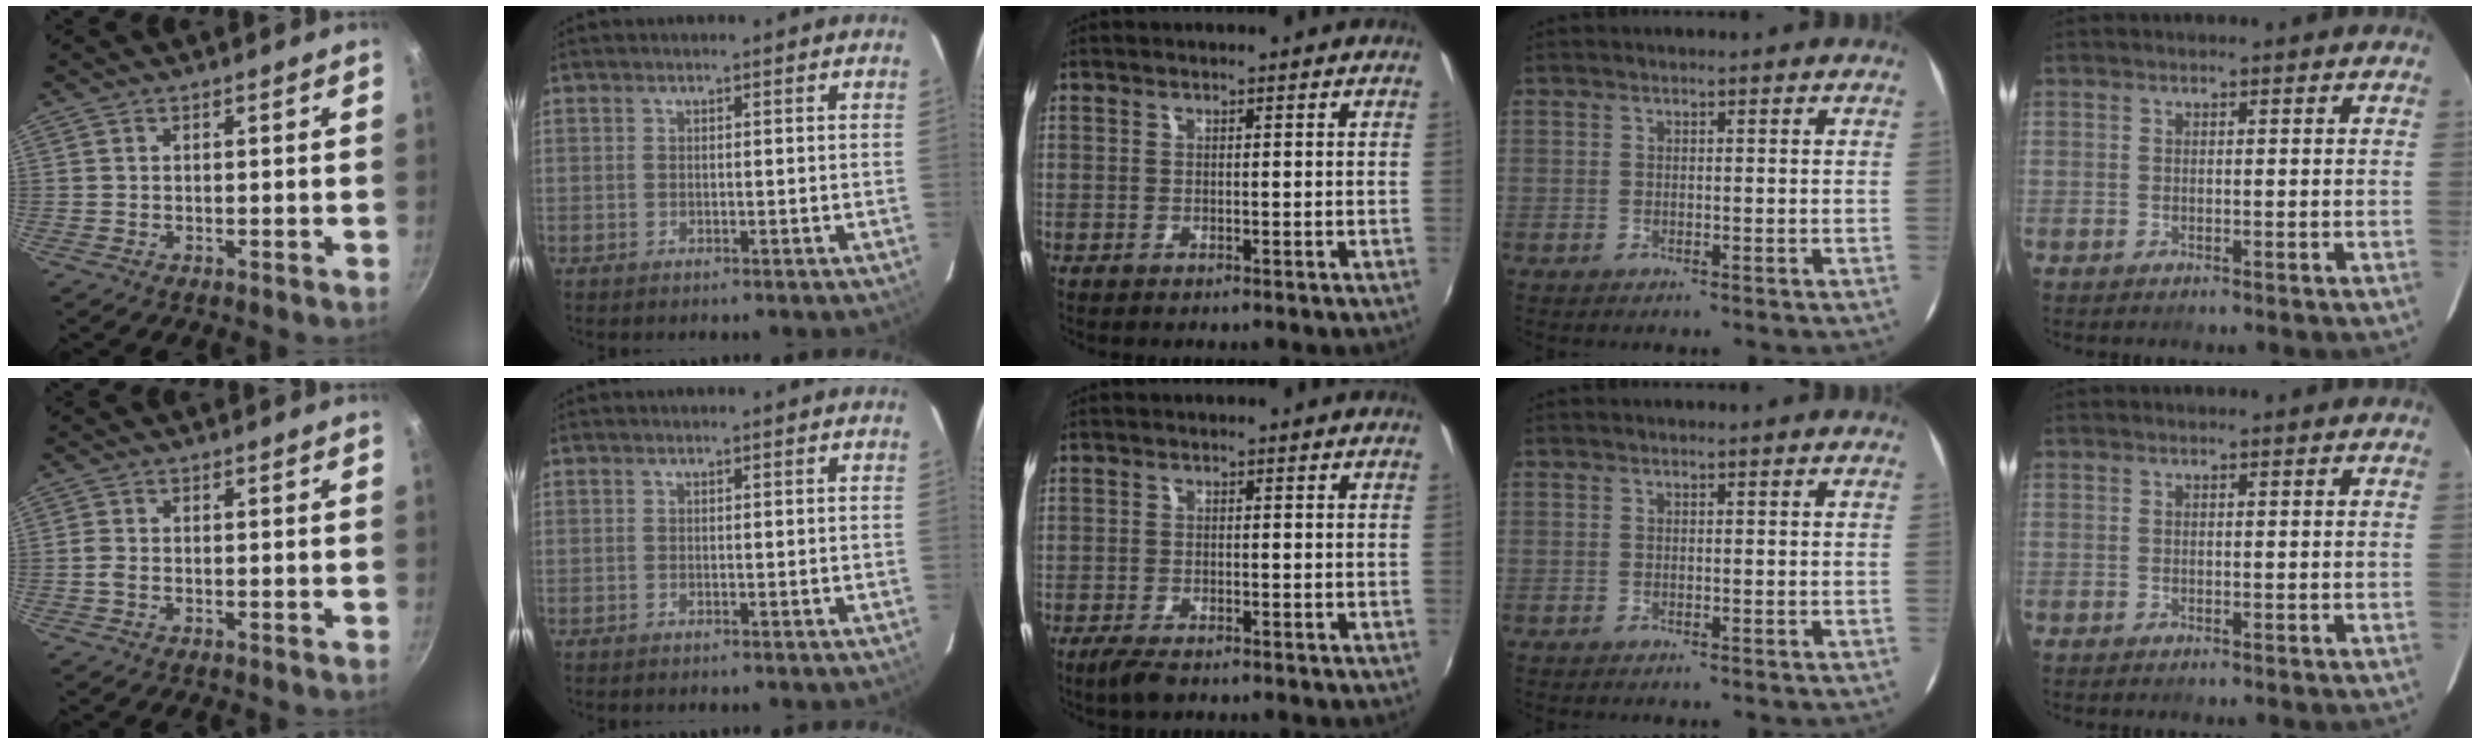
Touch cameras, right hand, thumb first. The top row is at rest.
{"thumb": {"total": 1.4, "force": [-0.5, 0.8, 1.0], "torque": [-0.028, 0.004, -0.014]}, "middle": {"total": 3.2, "force": [-2.4, 1.0, 1.9], "torque": [-0.049, -0.010, -0.045]}}